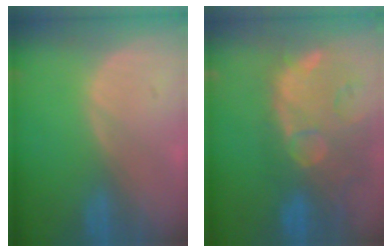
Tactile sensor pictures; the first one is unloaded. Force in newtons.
{"total": 14.6, "press": 11.8, "slide": 8.6}